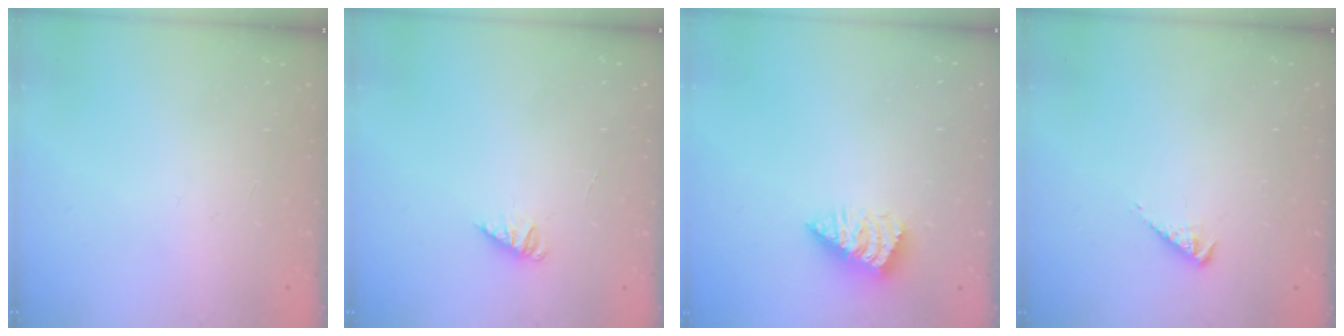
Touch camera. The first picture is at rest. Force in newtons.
{"total": 1.1, "press": 1.1, "slide": 0.2}
{"total": 1.9, "press": 1.9, "slide": 0.4}
{"total": 3.1, "press": 3.0, "slide": 0.6}